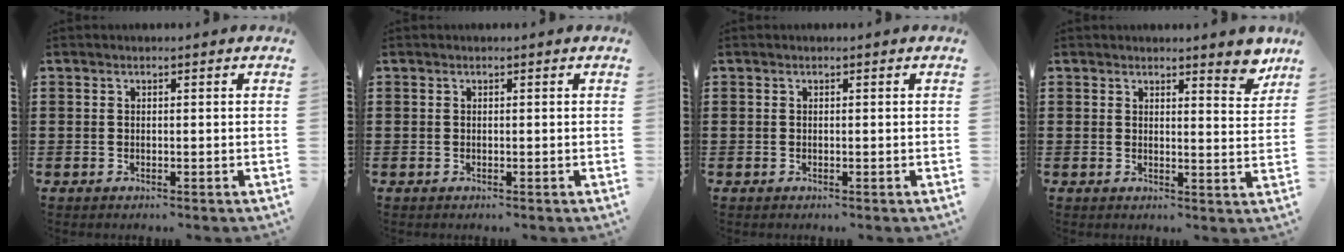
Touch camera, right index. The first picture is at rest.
{"total": 0.0}
{"total": 0.0}
{"total": 4.1, "force": [3.7, 0.6, 1.6], "torque": [-0.017, -0.017, 0.062]}